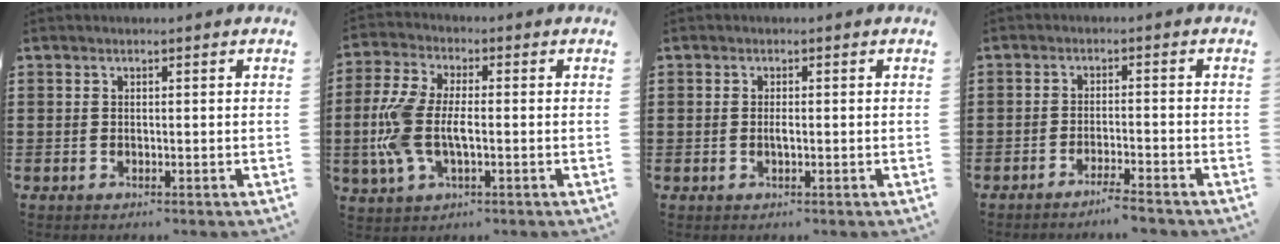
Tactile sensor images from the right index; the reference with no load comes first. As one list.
[{"total": 8.2, "force": [-1.1, 4.3, 6.9], "torque": [-0.186, -0.011, -0.031]}, {"total": 1.1, "force": [-0.2, 0.4, 1.0], "torque": [-0.020, -0.001, -0.003]}, {"total": 3.0, "force": [-2.7, -0.3, 1.1], "torque": [-0.019, 0.000, -0.053]}]